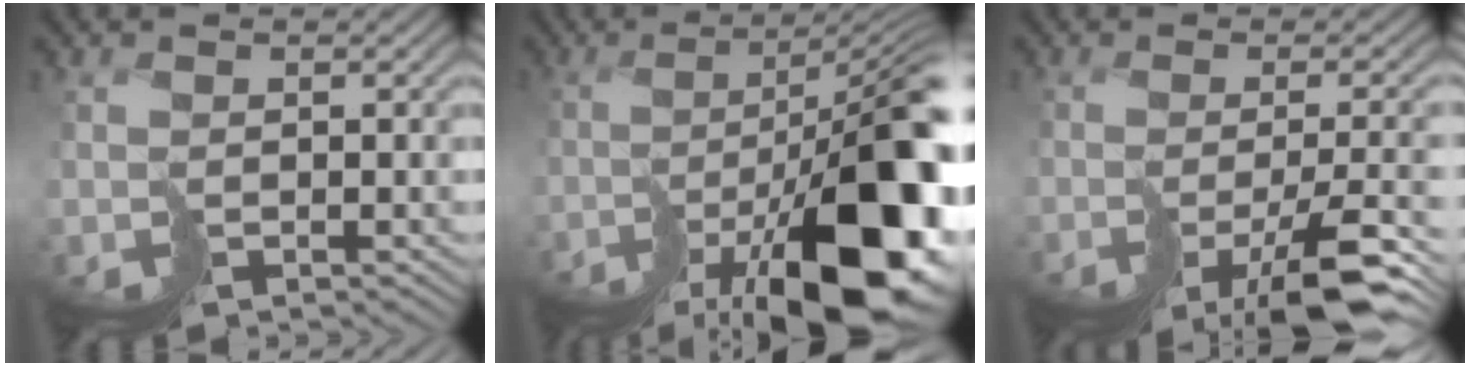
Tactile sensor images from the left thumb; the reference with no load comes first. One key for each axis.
{"total": 19.7, "fx": -9.3, "fy": 6.3, "fz": 16.2, "tx": -0.214, "ty": -0.032, "tz": -0.129}
{"total": 8.1, "fx": -4.6, "fy": 1.5, "fz": 6.5, "tx": -0.094, "ty": -0.015, "tz": -0.064}